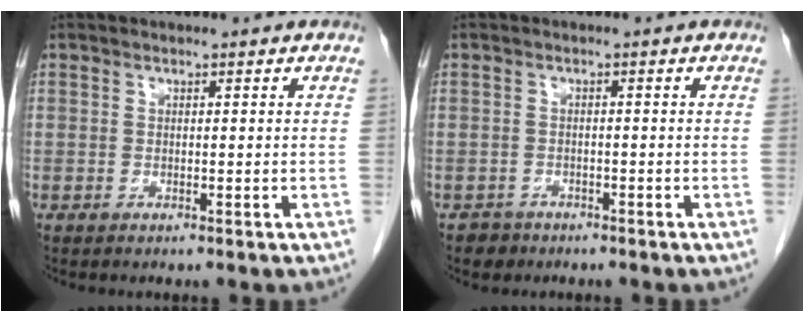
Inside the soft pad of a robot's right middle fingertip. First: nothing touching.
{"total": 1.8, "force": [-1.3, 1.3, -0.1], "torque": [-0.002, 0.007, -0.019]}